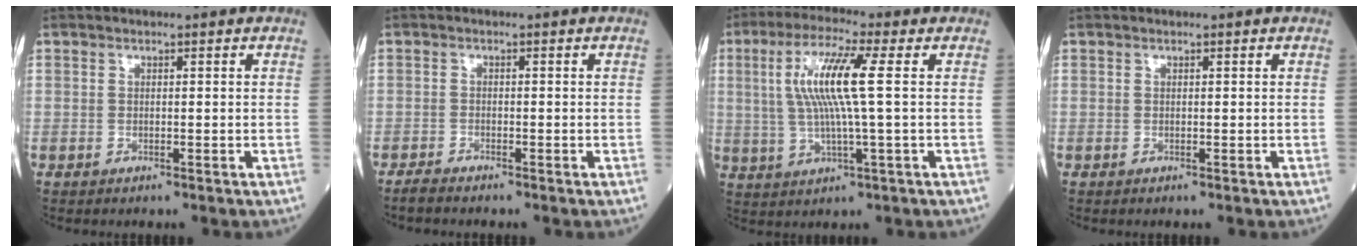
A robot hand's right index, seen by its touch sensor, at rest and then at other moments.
{"total": 1.6, "force": [-1.5, 0.1, 0.5], "torque": [-0.016, -0.003, -0.031]}
{"total": 10.1, "force": [1.8, 0.0, 9.9], "torque": [-0.206, 0.010, 0.032]}
{"total": 0.0}